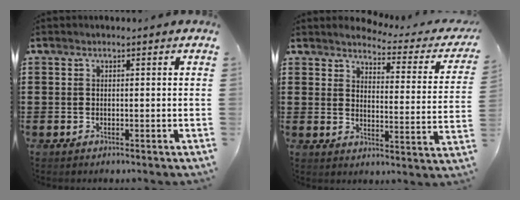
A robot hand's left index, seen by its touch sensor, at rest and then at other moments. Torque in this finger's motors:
{"motor_torque": [1.03, -1.11, 0.17, 0.01]}